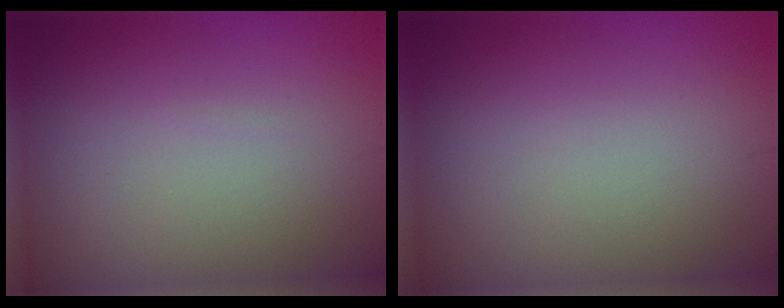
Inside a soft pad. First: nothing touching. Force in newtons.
{"total": 0.0}